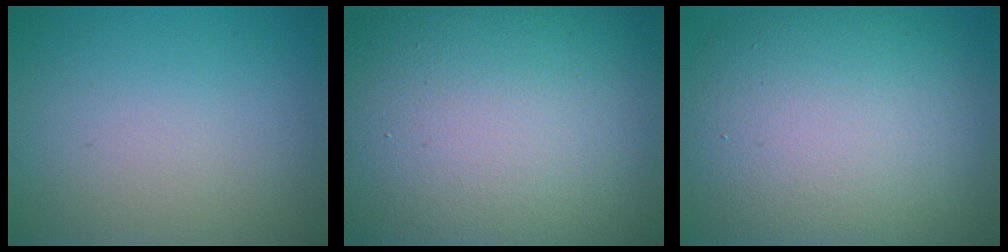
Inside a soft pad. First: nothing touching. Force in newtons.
{"total": 21.1, "press": 21.1, "slide": 1.1}
{"total": 13.8, "press": 13.8, "slide": 0.6}